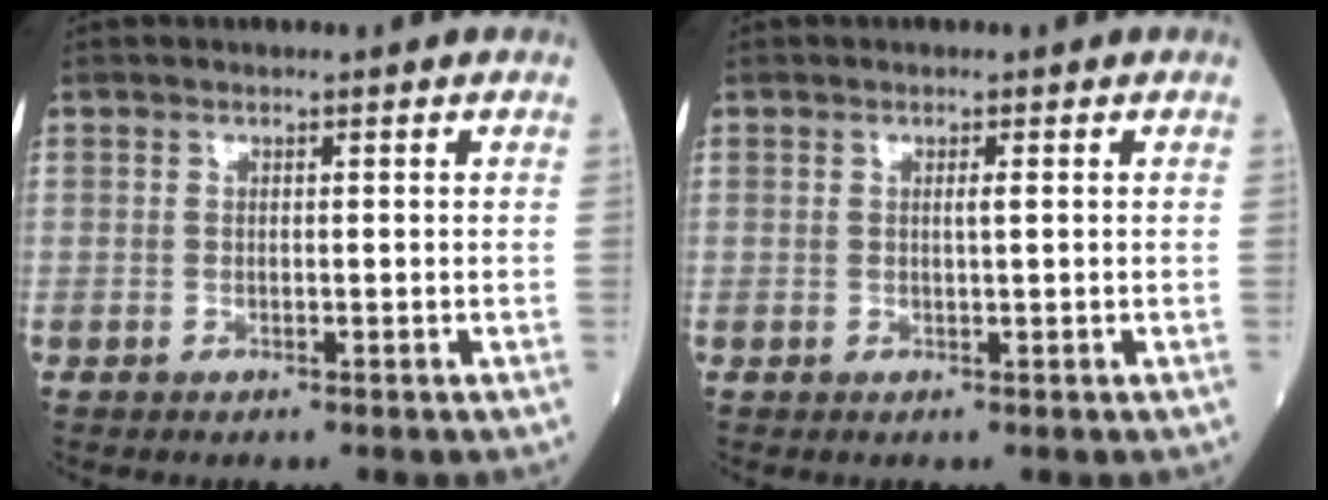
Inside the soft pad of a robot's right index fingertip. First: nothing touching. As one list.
[{"total": 0.7, "force": [0.3, -0.1, 0.6], "torque": [-0.013, 0.001, 0.007]}]